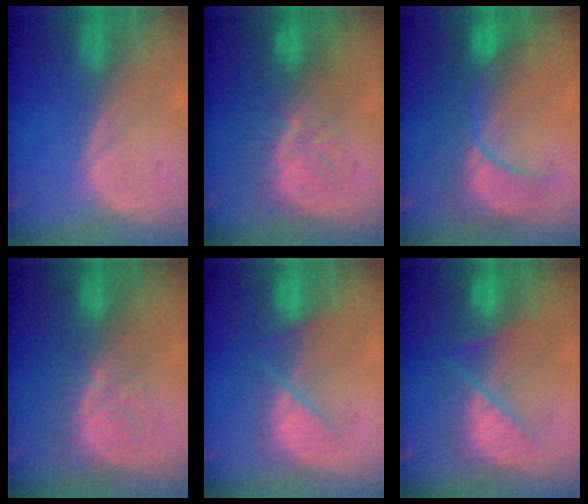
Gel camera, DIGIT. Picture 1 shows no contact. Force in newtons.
{"total": 8.3, "press": 7.7, "slide": 3.0}
{"total": 8.4, "press": 8.3, "slide": 1.3}
{"total": 8.6, "press": 7.5, "slide": 4.3}
{"total": 5.4, "press": 5.4, "slide": 0.5}
{"total": 7.3, "press": 7.1, "slide": 1.7}